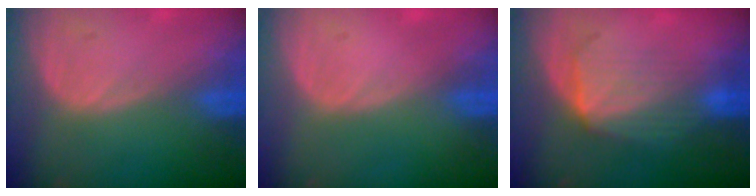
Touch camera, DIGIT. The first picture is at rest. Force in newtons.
{"total": 0.0}
{"total": 7.2, "press": 6.5, "slide": 3.0}